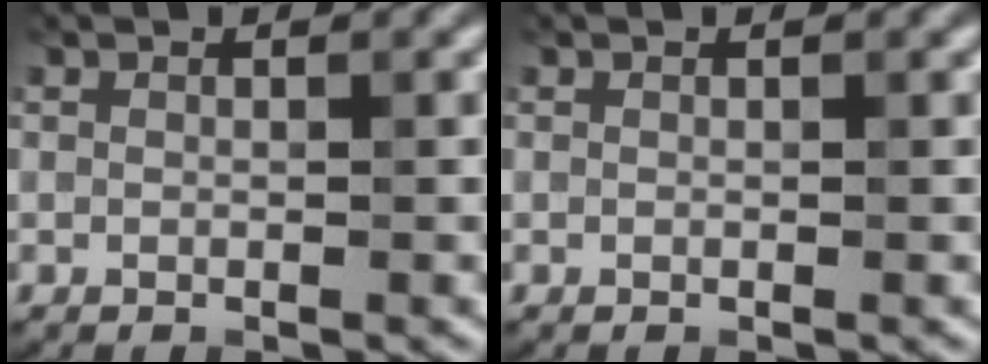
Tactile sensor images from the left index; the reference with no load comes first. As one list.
[{"total": 0.0}]